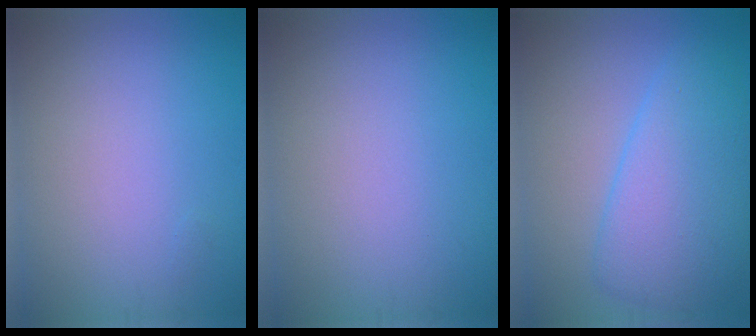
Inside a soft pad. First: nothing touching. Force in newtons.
{"total": 0.0}
{"total": 6.3, "press": 6.3, "slide": 0.3}